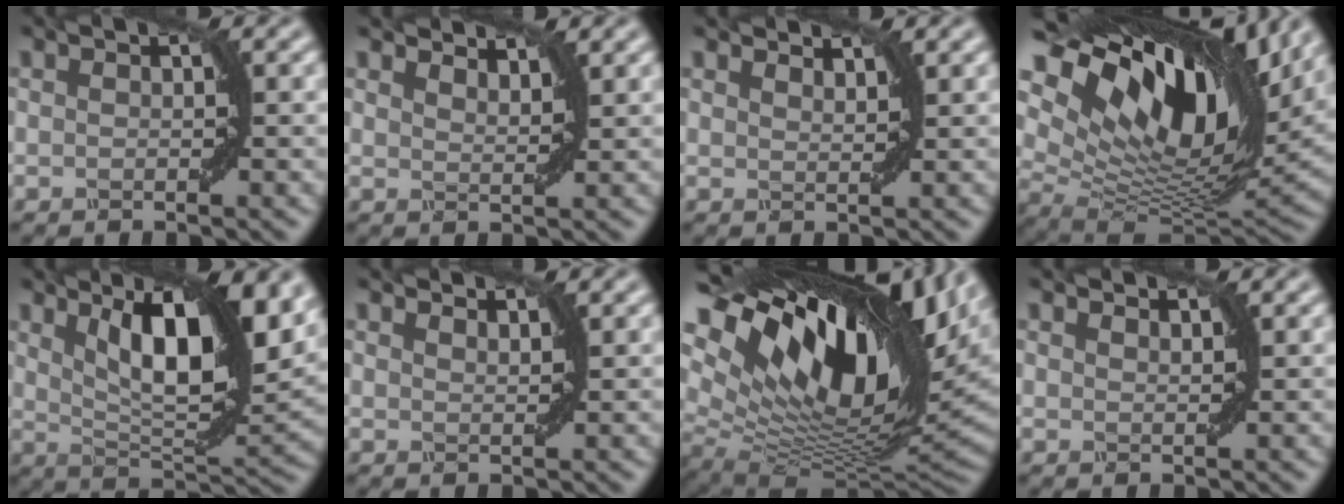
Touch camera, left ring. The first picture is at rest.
{"total": 2.6, "force": [2.6, 0.2, 0.3], "torque": [-0.007, 0.003, 0.039]}
{"total": 1.9, "force": [1.9, 0.1, 0.0], "torque": [0.001, 0.004, 0.030]}
{"total": 15.8, "force": [7.8, 7.7, 11.4], "torque": [-0.215, 0.027, 0.146]}
{"total": 10.4, "force": [4.1, 3.2, 9.0], "torque": [-0.141, 0.004, 0.080]}
{"total": 1.5, "force": [1.5, 0.0, 0.0], "torque": [0.003, 0.004, 0.025]}
{"total": 17.8, "force": [6.8, 8.0, 14.4], "torque": [-0.257, 0.020, 0.137]}
{"total": 1.2, "force": [1.2, 0.0, -0.1], "torque": [0.003, 0.004, 0.021]}